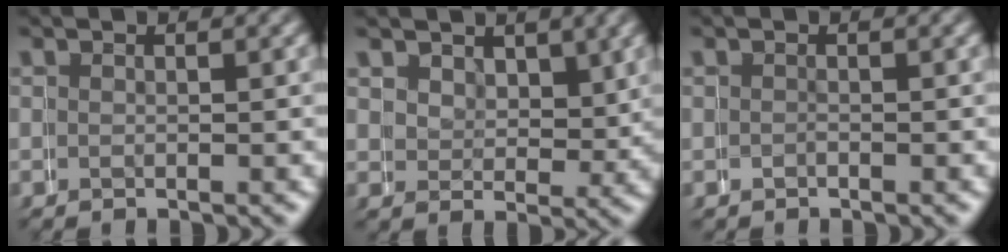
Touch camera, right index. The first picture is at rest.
{"total": 2.8, "force": [1.6, 2.2, 0.8], "torque": [-0.018, -0.008, 0.031]}
{"total": 0.7, "force": [-0.4, 0.2, -0.5], "torque": [0.012, 0.004, -0.010]}